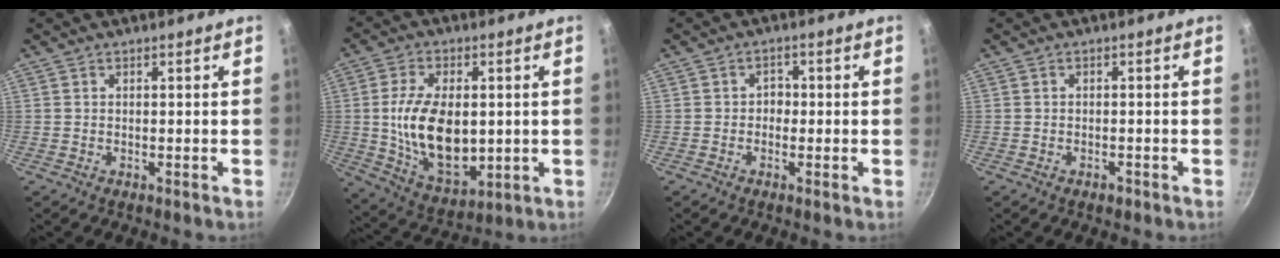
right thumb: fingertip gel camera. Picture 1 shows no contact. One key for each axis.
{"total": 16.6, "fx": 0.4, "fy": 9.8, "fz": 13.4, "tx": -0.215, "ty": -0.015, "tz": 0.020}
{"total": 2.2, "fx": -0.4, "fy": 1.8, "fz": 1.1, "tx": -0.005, "ty": 0.006, "tz": -0.011}
{"total": 1.3, "fx": -0.9, "fy": 0.7, "fz": 0.7, "tx": -0.012, "ty": 0.007, "tz": -0.011}